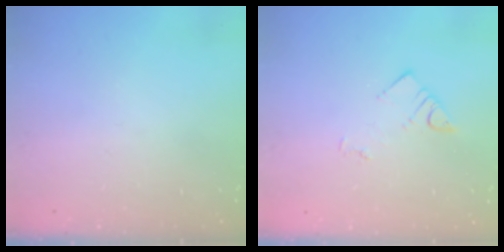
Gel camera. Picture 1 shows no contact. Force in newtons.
{"total": 4.1, "press": 4.1, "slide": 0.2}